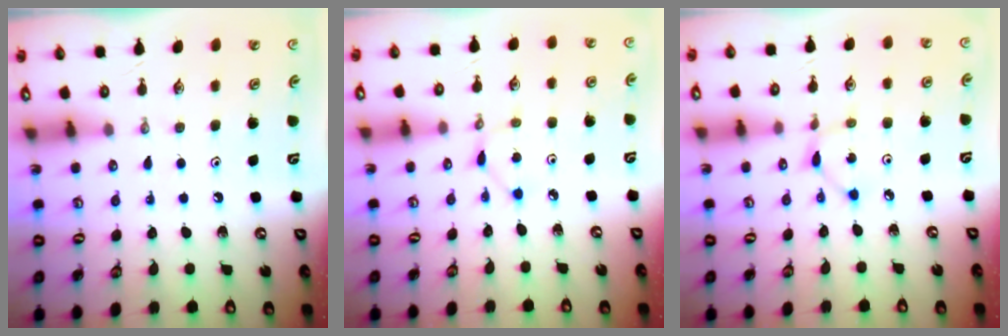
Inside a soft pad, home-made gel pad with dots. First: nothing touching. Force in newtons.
{"total": 2.4, "press": 2.4, "slide": 0.2}
{"total": 2.8, "press": 2.8, "slide": 0.2}